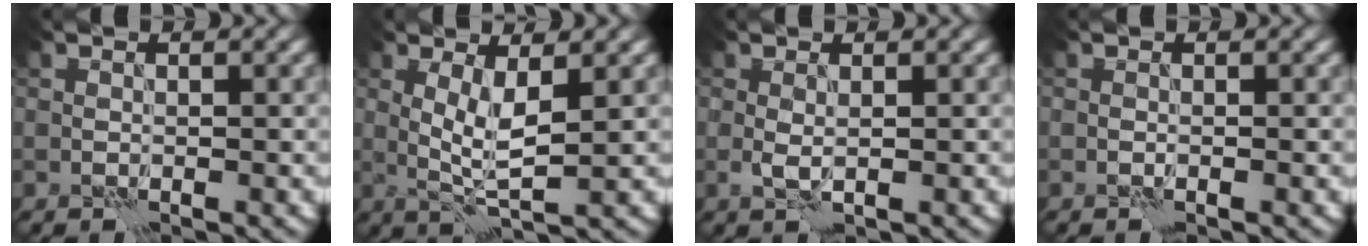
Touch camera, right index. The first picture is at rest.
{"total": 3.4, "force": [0.6, 0.8, 3.2], "torque": [-0.064, -0.005, 0.016]}
{"total": 1.2, "force": [0.1, 0.5, 1.1], "torque": [-0.026, 0.000, 0.002]}
{"total": 0.0}